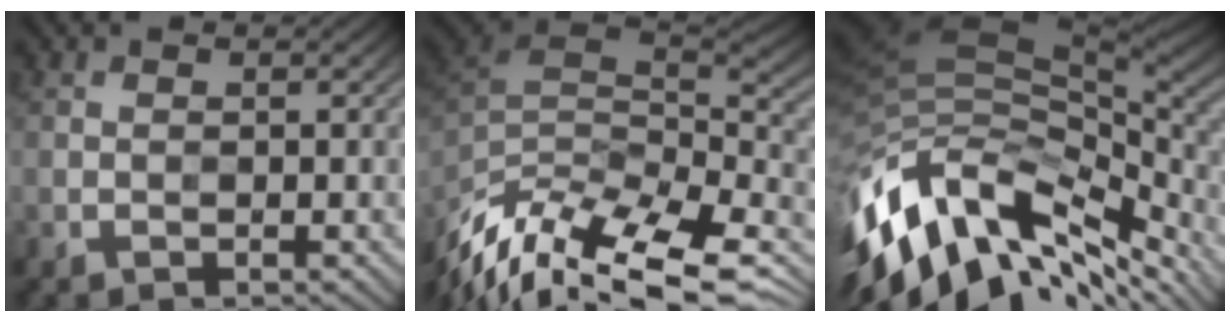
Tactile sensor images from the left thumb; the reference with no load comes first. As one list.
[{"total": 16.1, "force": [-9.9, 6.8, 10.7], "torque": [-0.267, -0.008, -0.156]}, {"total": 15.2, "force": [-7.3, 7.3, 11.2], "torque": [-0.240, -0.002, -0.131]}]